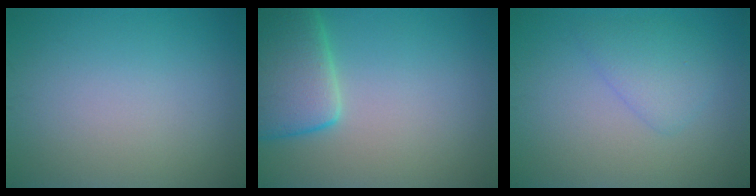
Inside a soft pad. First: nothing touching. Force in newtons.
{"total": 6.6, "press": 6.6, "slide": 0.5}
{"total": 2.5, "press": 2.4, "slide": 0.2}